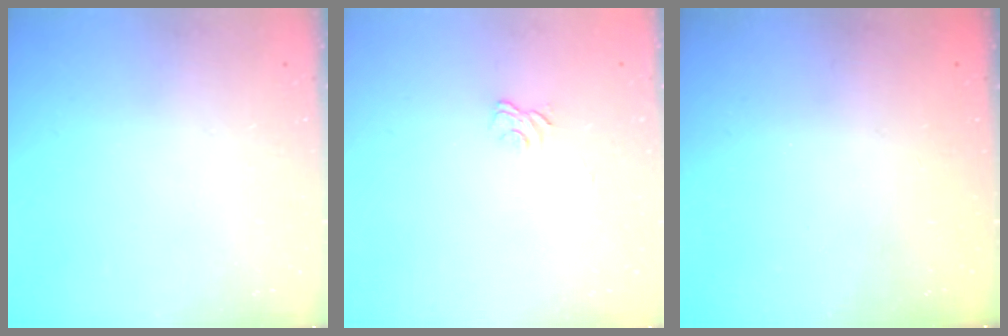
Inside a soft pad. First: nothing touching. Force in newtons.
{"total": 3.3, "press": 3.0, "slide": 1.3}
{"total": 2.3, "press": 2.2, "slide": 0.8}